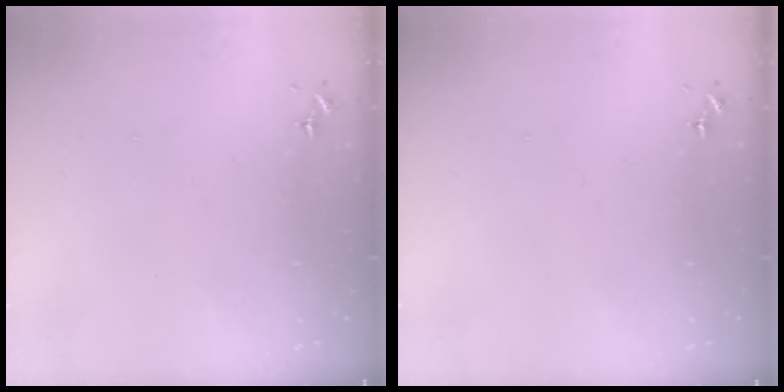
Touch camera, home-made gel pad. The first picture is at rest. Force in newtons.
{"total": 0.0}